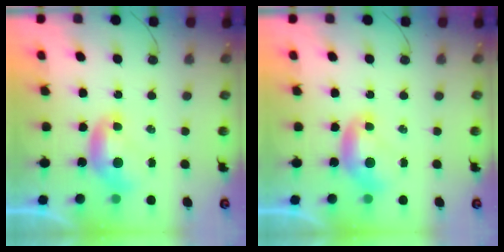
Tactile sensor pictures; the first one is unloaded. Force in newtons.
{"total": 0.0}